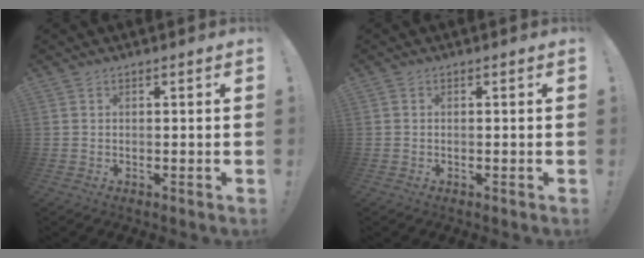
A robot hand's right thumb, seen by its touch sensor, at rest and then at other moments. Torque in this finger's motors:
{"motor_torque": [0.43, -0.26, 0.16, -0.07, 0.00]}